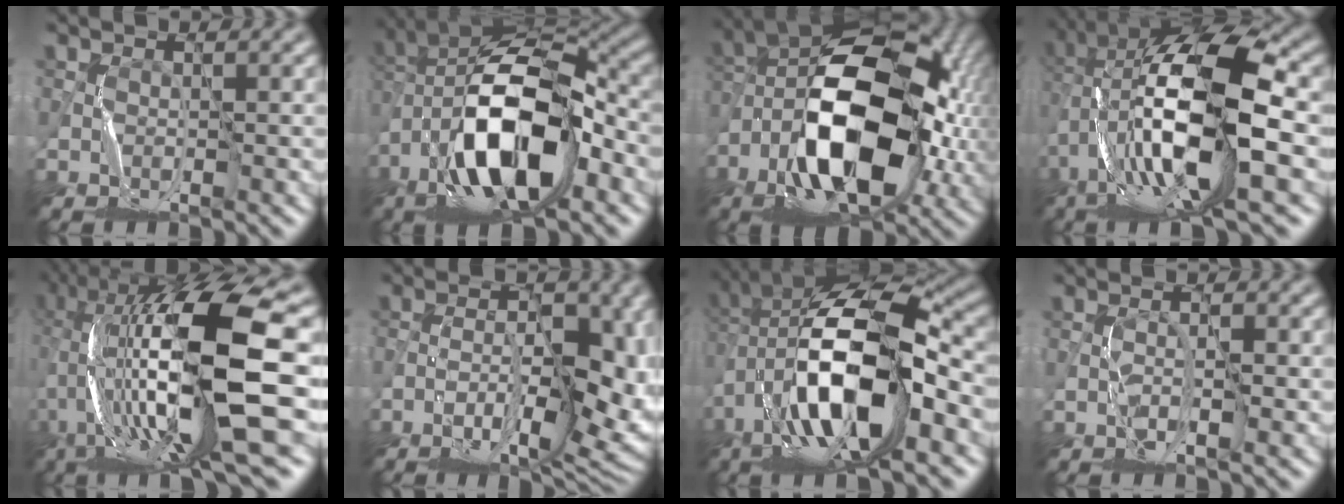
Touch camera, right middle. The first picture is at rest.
{"total": 13.4, "force": [-4.1, 5.9, 11.3], "torque": [-0.200, 0.013, -0.075]}
{"total": 15.2, "force": [-3.5, 8.5, 12.2], "torque": [-0.198, 0.010, -0.073]}
{"total": 15.2, "force": [-1.7, 5.1, 14.2], "torque": [-0.269, 0.029, -0.032]}
{"total": 17.3, "force": [0.3, 4.3, 16.7], "torque": [-0.310, 0.022, 0.017]}
{"total": 13.8, "force": [-4.9, 6.0, 11.5], "torque": [-0.159, 0.001, -0.052]}
{"total": 14.6, "force": [-3.7, 5.8, 12.8], "torque": [-0.230, 0.016, -0.070]}
{"total": 1.6, "force": [-0.7, 0.2, 1.5], "torque": [-0.029, 0.001, -0.015]}